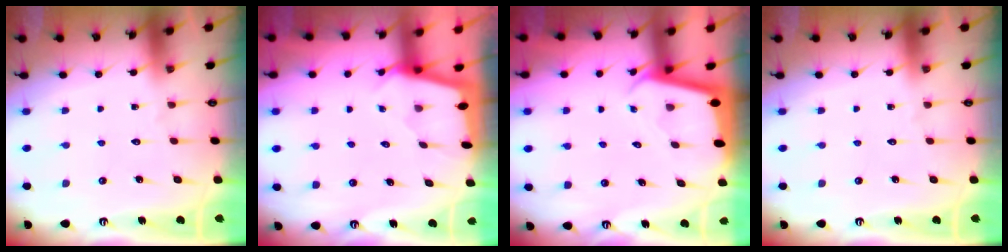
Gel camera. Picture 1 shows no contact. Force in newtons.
{"total": 1.8, "press": 1.8, "slide": 0.1}
{"total": 1.9, "press": 1.9, "slide": 0.1}
{"total": 0.0}